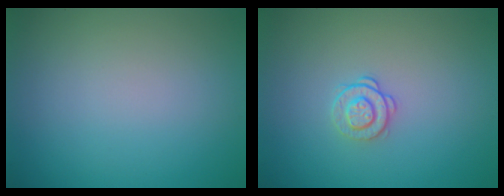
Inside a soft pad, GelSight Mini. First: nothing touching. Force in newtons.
{"total": 1.6, "press": 1.2, "slide": 1.0}